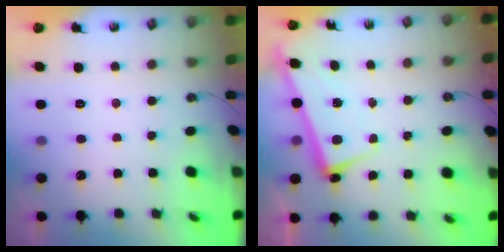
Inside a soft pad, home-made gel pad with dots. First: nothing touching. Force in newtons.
{"total": 2.6, "press": 2.4, "slide": 0.9}